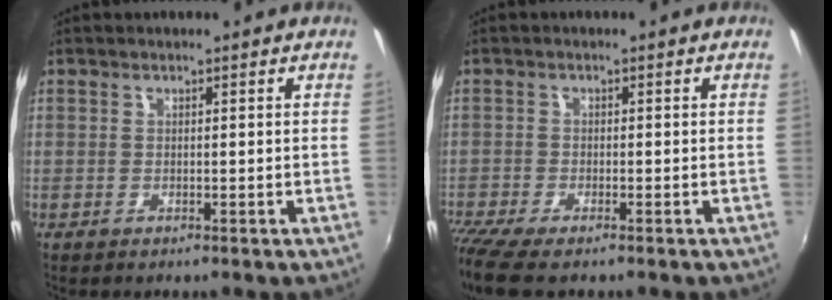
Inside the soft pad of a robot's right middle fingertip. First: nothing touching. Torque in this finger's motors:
{"motor_torque": [1.12, -1.02, 0.58, 0.17]}